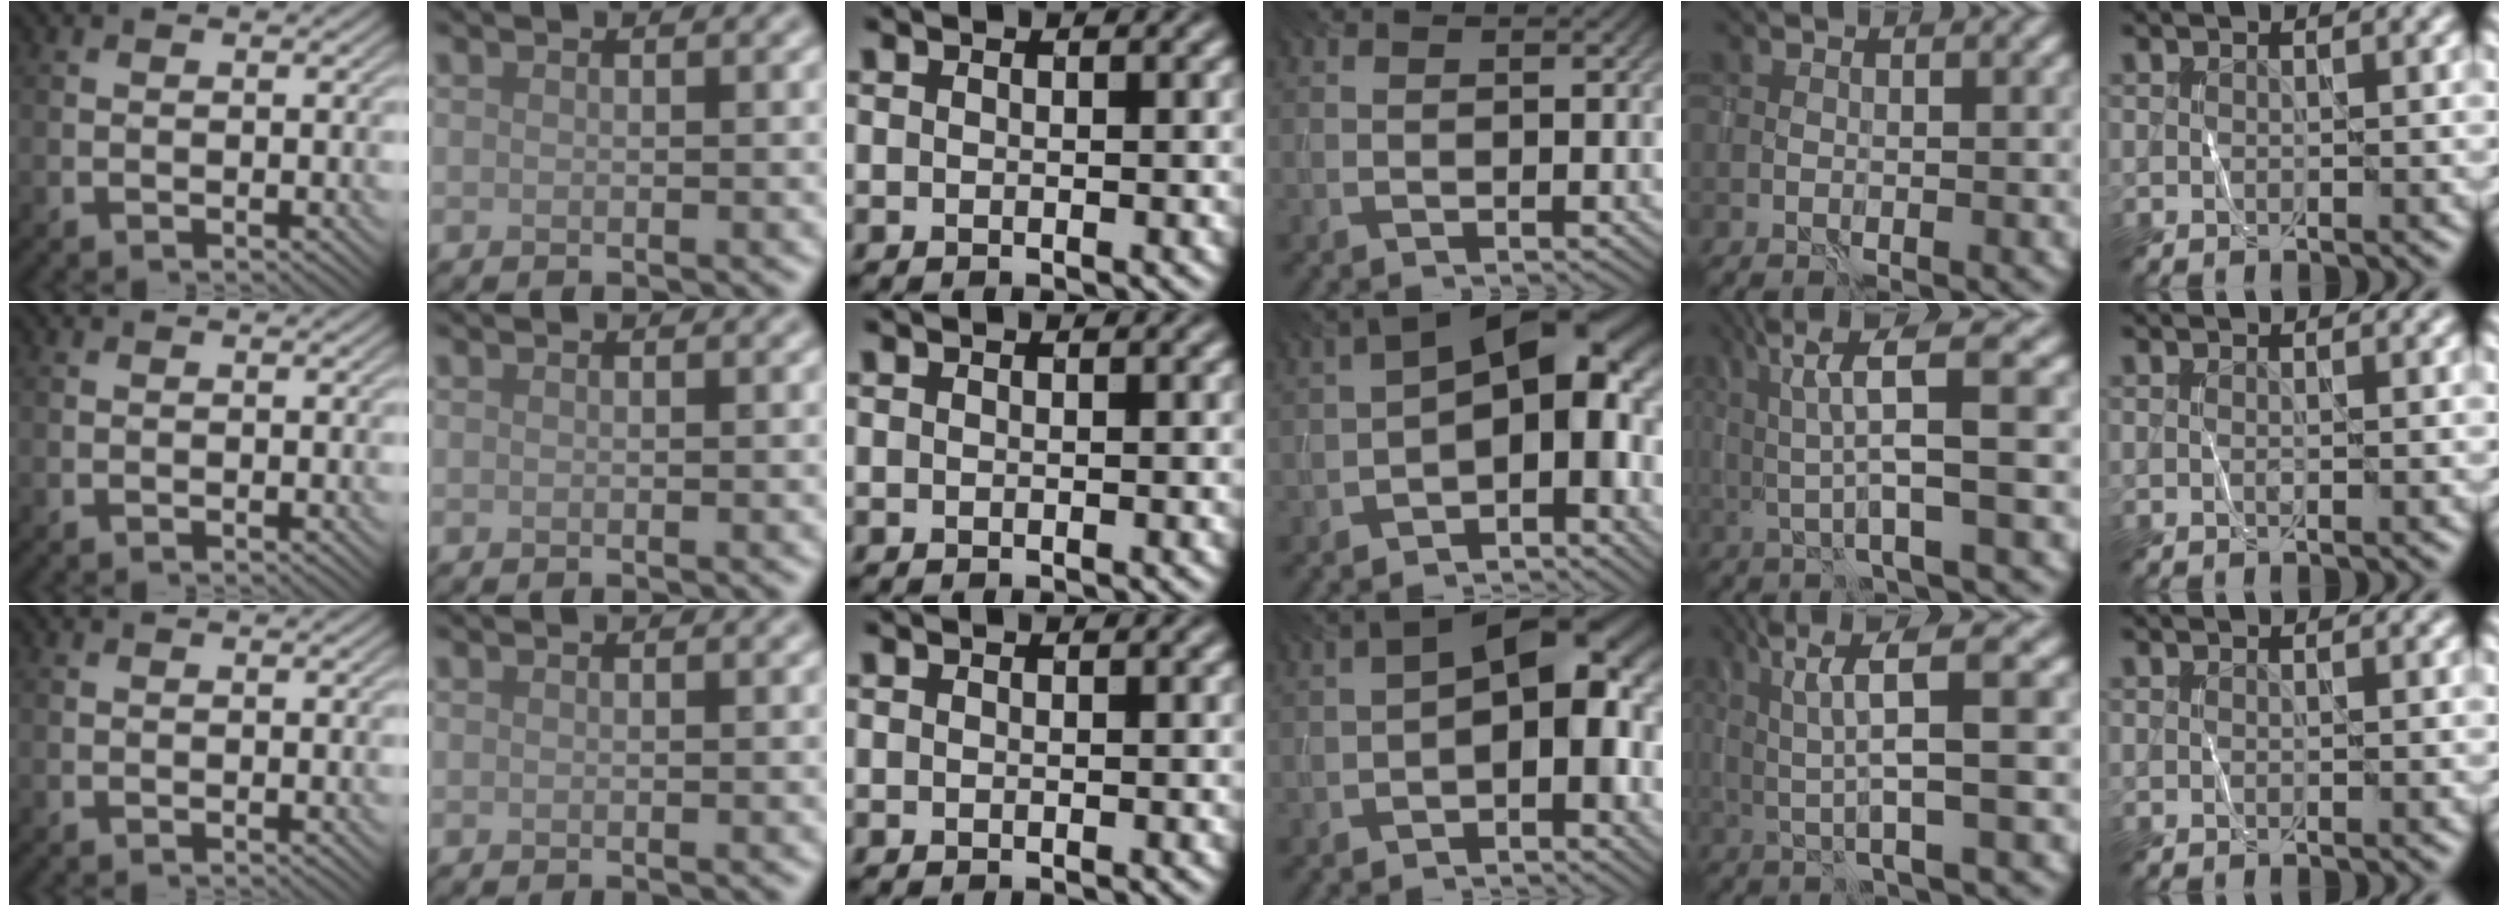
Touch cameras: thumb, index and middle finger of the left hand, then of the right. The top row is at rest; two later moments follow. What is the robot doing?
{"motion": "wrap", "object": "sponge"}